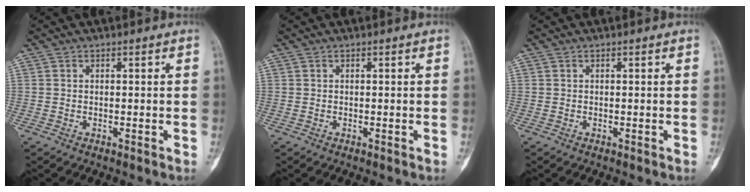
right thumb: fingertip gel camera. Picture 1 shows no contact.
{"total": 0.0}
{"total": 0.0}